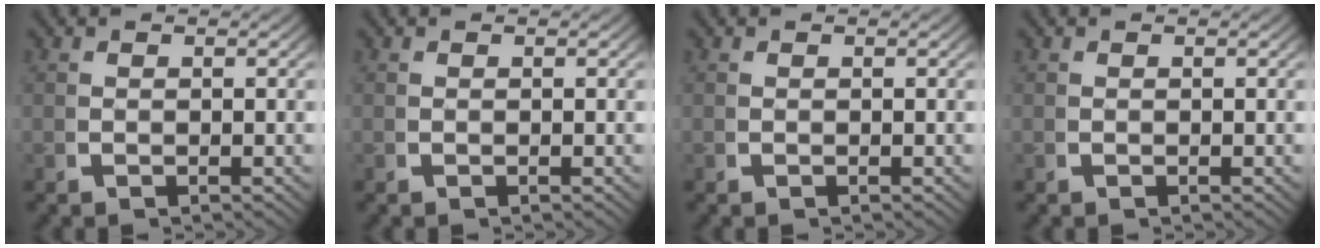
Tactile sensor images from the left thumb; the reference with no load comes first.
{"total": 0.0}
{"total": 0.0}
{"total": 0.0}